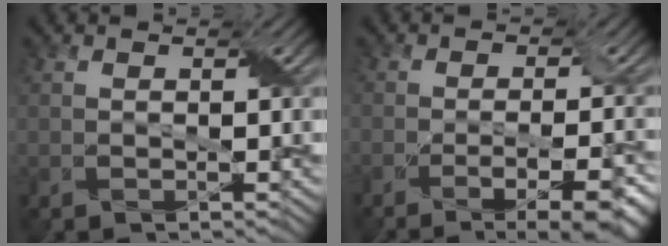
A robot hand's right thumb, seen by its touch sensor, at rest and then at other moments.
{"total": 8.8, "force": [-5.3, 2.5, 6.5], "torque": [-0.080, 0.003, -0.068]}